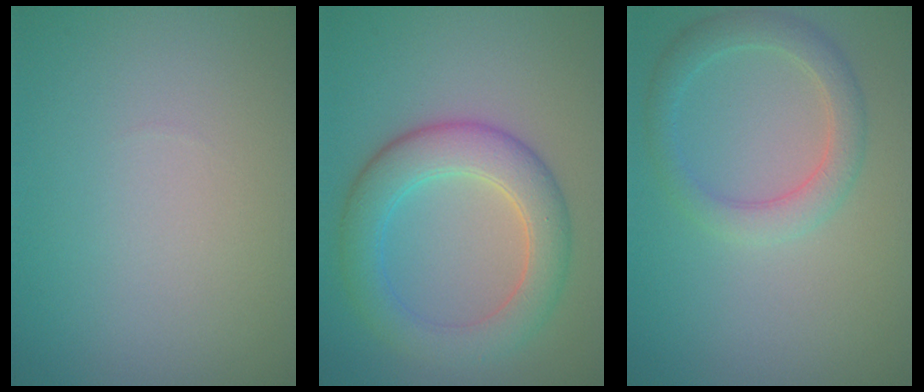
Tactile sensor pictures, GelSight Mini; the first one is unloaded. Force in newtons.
{"total": 5.7, "press": 5.7, "slide": 0.1}
{"total": 3.0, "press": 3.0, "slide": 0.1}